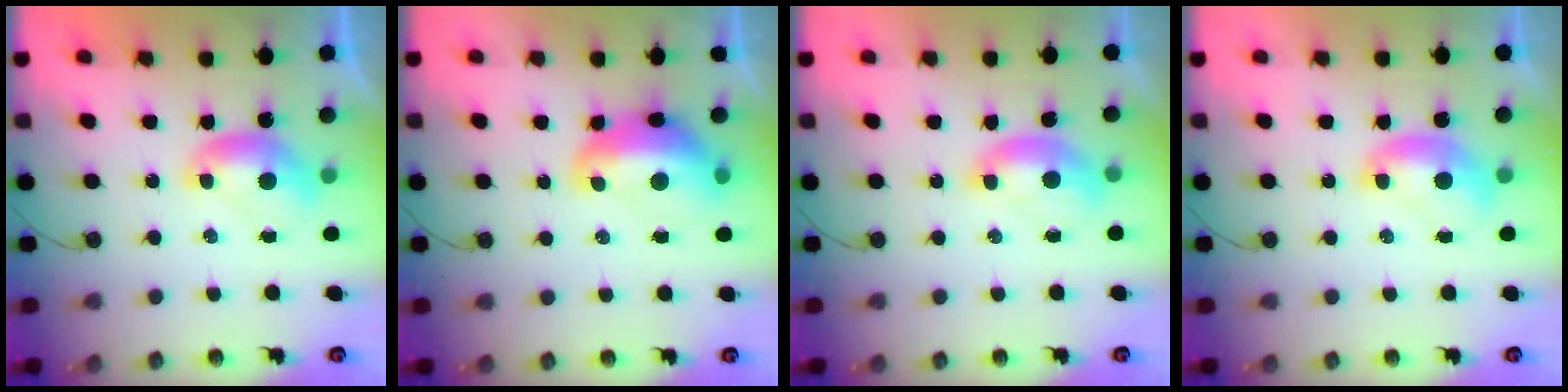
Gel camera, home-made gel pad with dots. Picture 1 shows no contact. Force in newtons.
{"total": 5.6, "press": 5.5, "slide": 1.1}
{"total": 1.7, "press": 1.5, "slide": 0.6}
{"total": 1.5, "press": 1.5, "slide": 0.1}